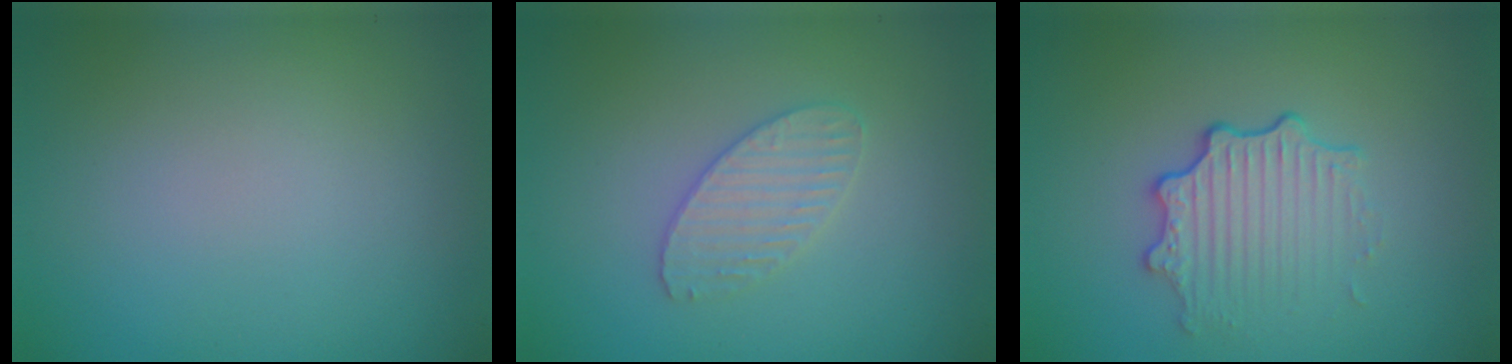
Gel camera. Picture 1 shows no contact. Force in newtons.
{"total": 2.3, "press": 2.3, "slide": 0.2}
{"total": 3.4, "press": 2.7, "slide": 2.1}